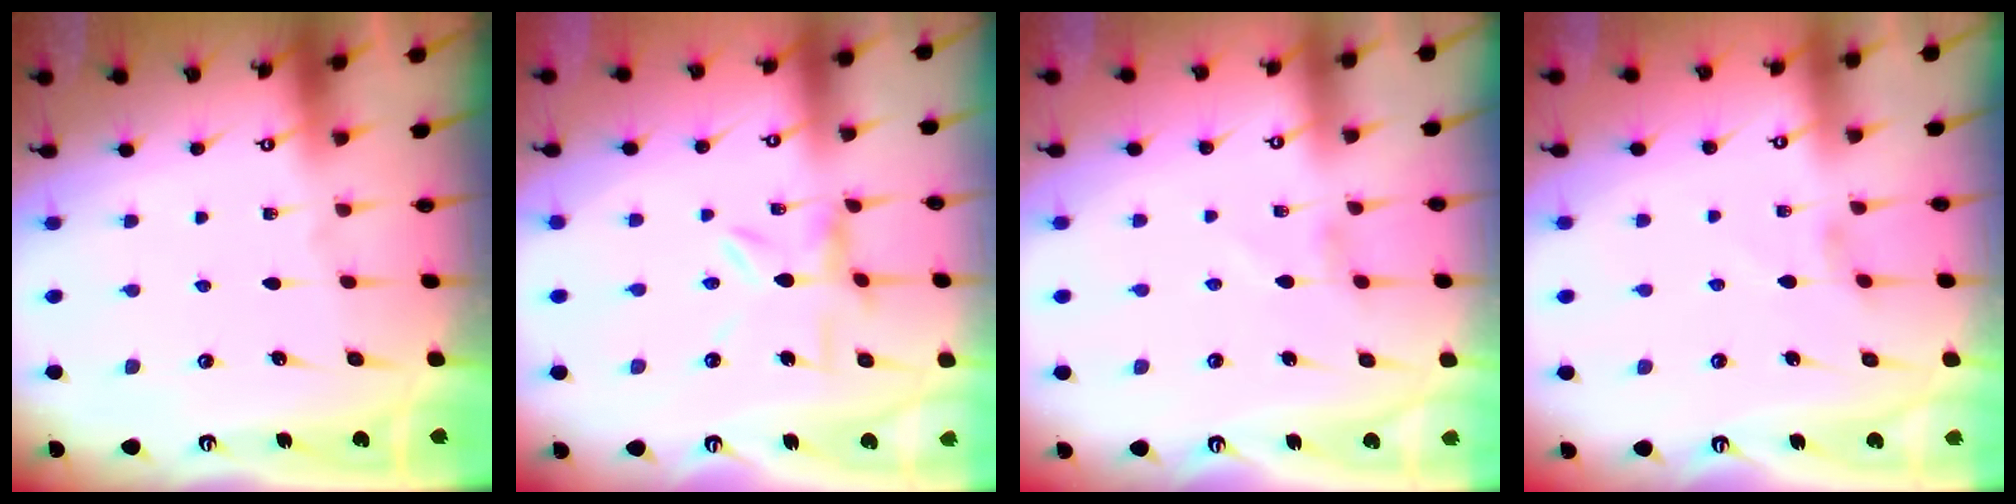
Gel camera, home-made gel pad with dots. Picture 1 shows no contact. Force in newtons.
{"total": 4.9, "press": 4.8, "slide": 0.5}
{"total": 1.8, "press": 1.8, "slide": 0.4}
{"total": 1.3, "press": 1.2, "slide": 0.4}